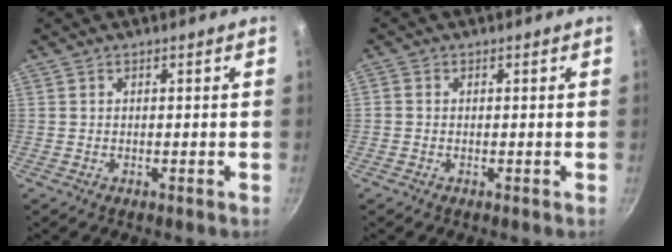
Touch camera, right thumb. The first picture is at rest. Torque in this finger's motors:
{"motor_torque": [-0.70, 0.19, -0.41, 0.19, -0.04]}